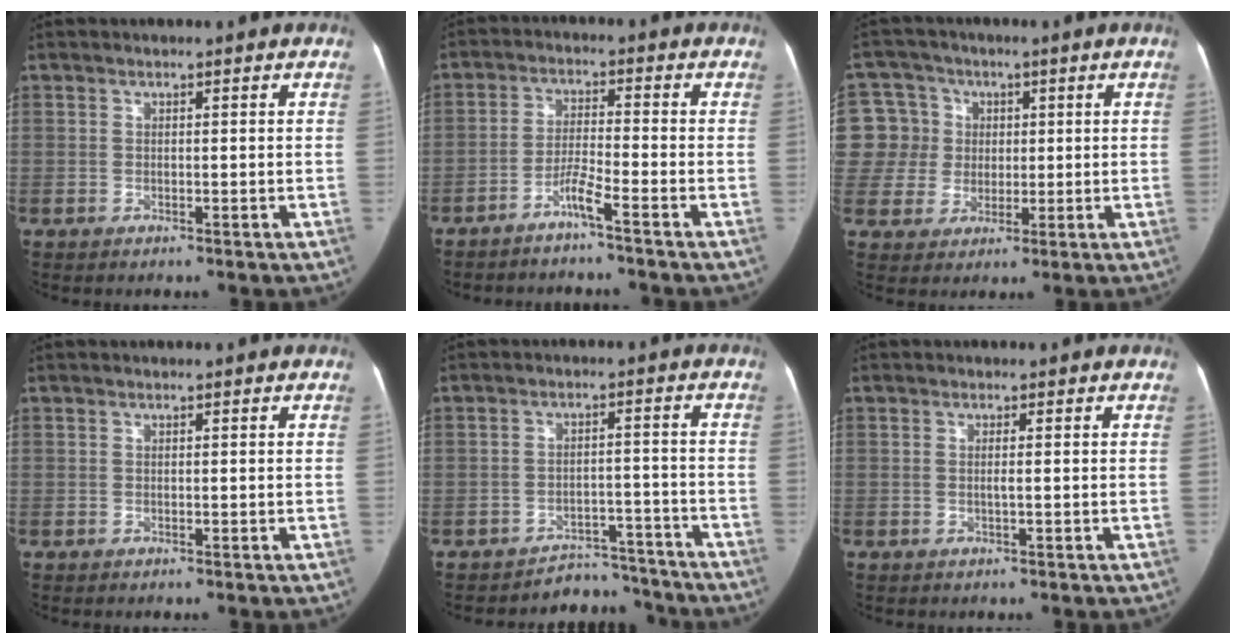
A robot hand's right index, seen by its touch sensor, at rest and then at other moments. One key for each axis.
{"total": 3.9, "fx": -3.1, "fy": -0.5, "fz": 2.4, "tx": -0.052, "ty": -0.002, "tz": -0.064}
{"total": 11.1, "fx": 2.2, "fy": 10.7, "fz": 2.0, "tx": -0.066, "ty": 0.048, "tz": 0.055}
{"total": 0.0}
{"total": 6.9, "fx": -6.2, "fy": 2.5, "fz": -1.5, "tx": 0.039, "ty": 0.052, "tz": -0.085}
{"total": 0.9, "fx": -0.1, "fy": -0.1, "fz": 0.9, "tx": -0.018, "ty": 0.001, "tz": -0.004}